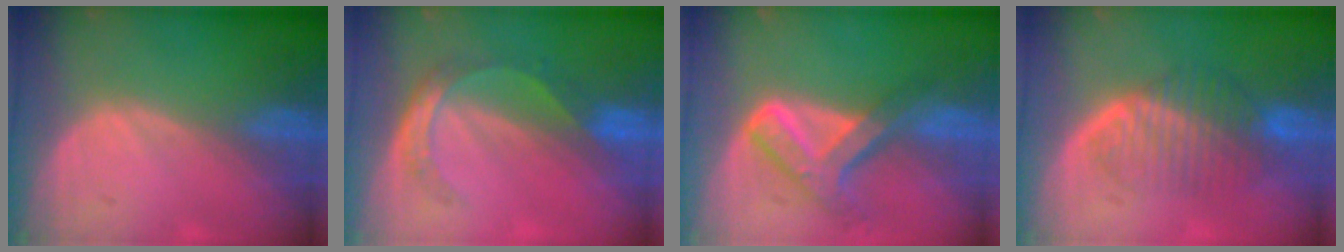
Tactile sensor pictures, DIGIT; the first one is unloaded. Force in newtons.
{"total": 5.6, "press": 4.8, "slide": 2.8}
{"total": 7.7, "press": 6.5, "slide": 4.2}
{"total": 7.4, "press": 6.8, "slide": 3.0}